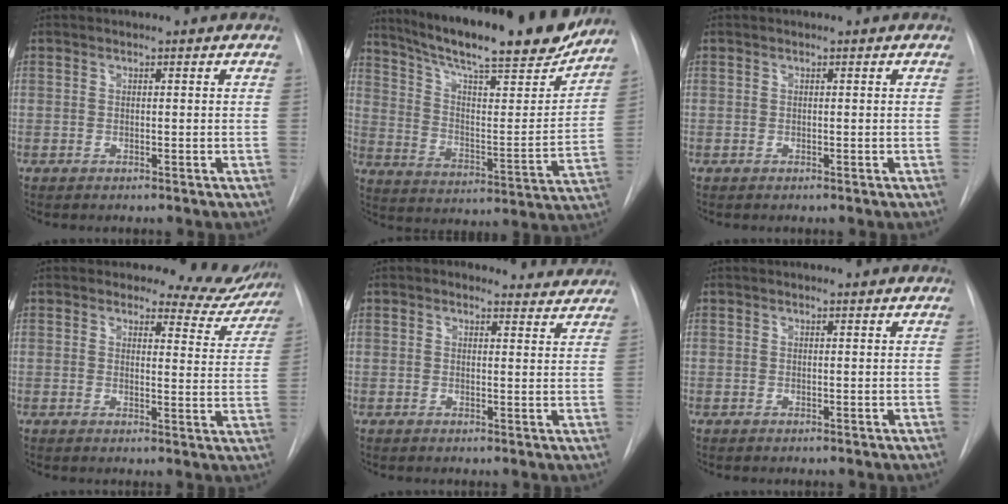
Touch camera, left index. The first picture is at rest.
{"total": 24.8, "force": [21.2, 3.2, 12.5], "torque": [-0.207, -0.038, 0.305]}
{"total": 0.0}
{"total": 8.7, "force": [8.2, 2.7, 0.1], "torque": [0.028, -0.045, 0.072]}
{"total": 4.5, "force": [4.2, 1.7, 0.0], "torque": [0.013, -0.010, 0.029]}
{"total": 1.3, "force": [1.3, 0.1, 0.1], "torque": [-0.011, 0.001, 0.012]}